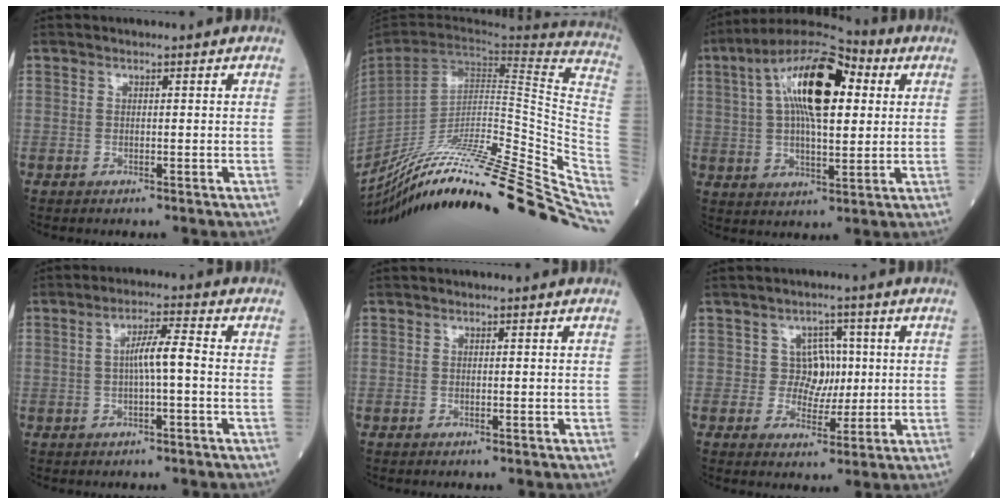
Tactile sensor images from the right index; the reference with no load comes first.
{"total": 37.2, "force": [-28.6, 2.0, 23.7], "torque": [-0.245, -0.051, -0.423]}
{"total": 16.8, "force": [4.9, 5.5, 15.1], "torque": [-0.278, 0.034, 0.076]}
{"total": 4.5, "force": [-0.2, 0.3, 4.5], "torque": [-0.080, 0.010, -0.002]}
{"total": 0.0}
{"total": 4.4, "force": [0.6, 4.1, 1.5], "torque": [-0.006, 0.008, 0.008]}